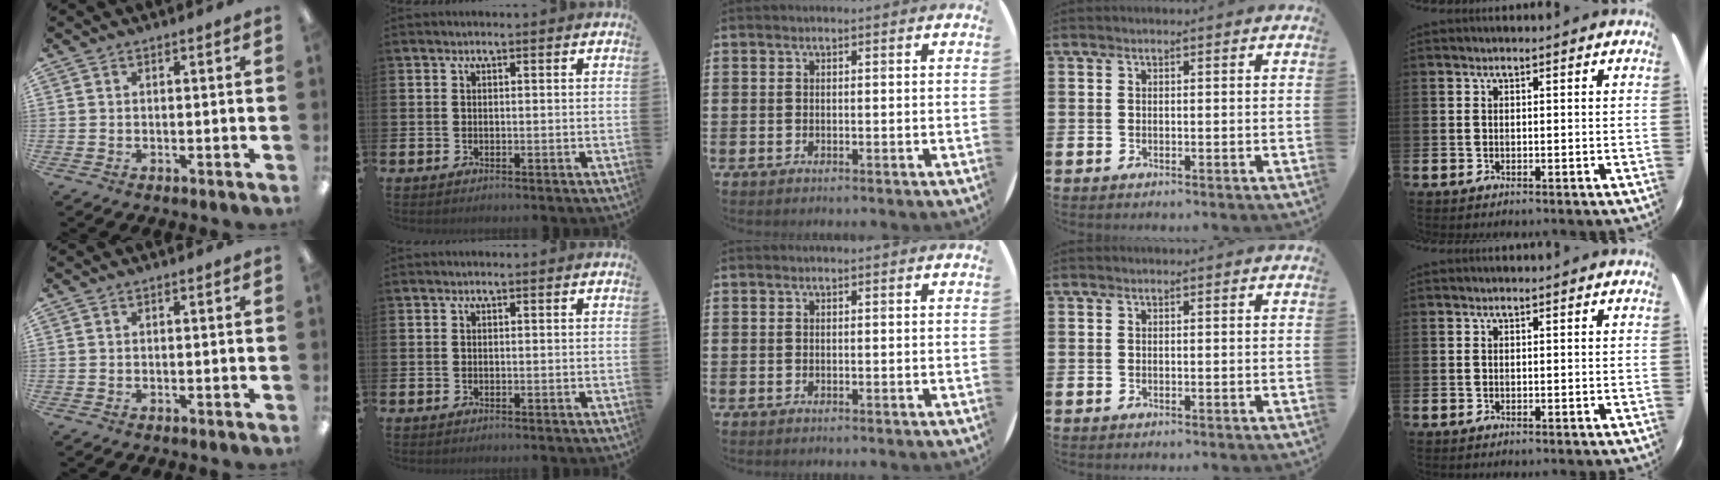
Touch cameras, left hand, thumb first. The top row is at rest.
{}